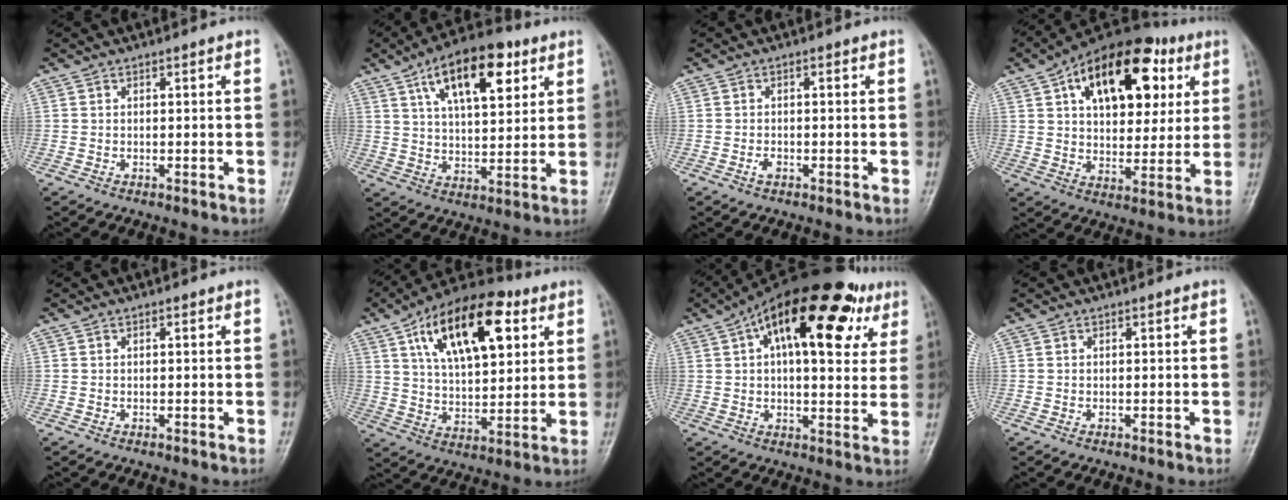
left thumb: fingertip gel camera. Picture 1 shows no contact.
{"total": 16.0, "force": [7.4, 7.2, 12.2], "torque": [-0.166, -0.016, 0.120]}
{"total": 1.4, "force": [-0.6, 0.8, 1.0], "torque": [-0.014, 0.002, -0.012]}
{"total": 22.2, "force": [8.5, 12.6, 16.1], "torque": [-0.203, 0.000, 0.128]}
{"total": 0.0}
{"total": 20.5, "force": [8.4, 9.9, 15.8], "torque": [-0.224, -0.014, 0.138]}
{"total": 24.0, "force": [10.2, 10.9, 18.8], "torque": [-0.260, 0.021, 0.146]}
{"total": 0.0}